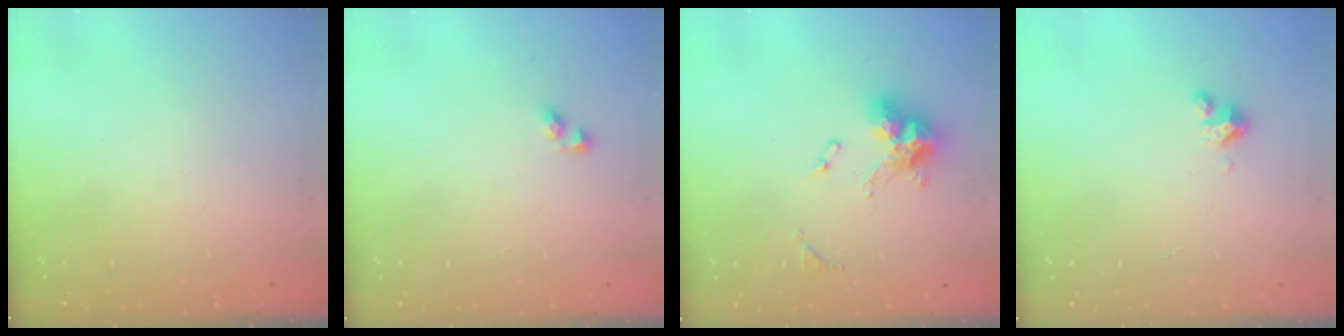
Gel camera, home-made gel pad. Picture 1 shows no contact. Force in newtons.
{"total": 4.0, "press": 4.0, "slide": 0.4}
{"total": 11.0, "press": 10.9, "slide": 0.8}
{"total": 2.5, "press": 2.5, "slide": 0.2}